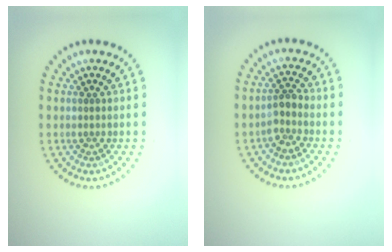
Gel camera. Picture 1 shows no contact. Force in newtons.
{"total": 1.9, "press": 1.5, "slide": 1.1}